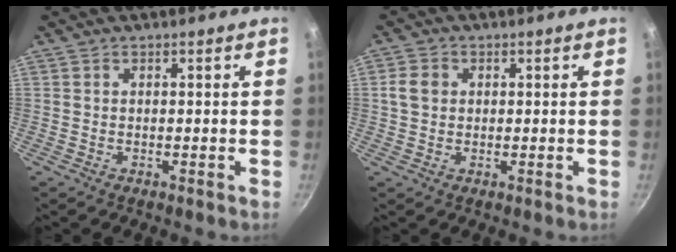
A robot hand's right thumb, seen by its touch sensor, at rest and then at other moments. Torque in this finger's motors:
{"motor_torque": [-0.08, 0.83, 0.54, -0.27, -0.01]}